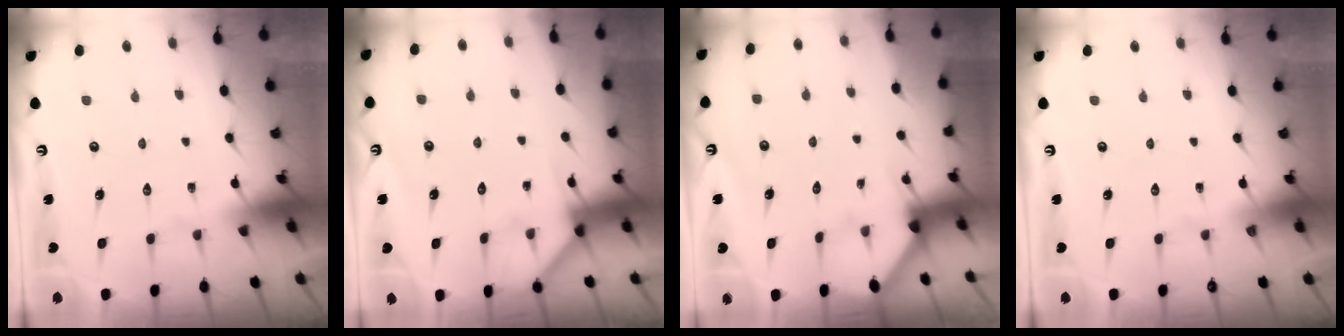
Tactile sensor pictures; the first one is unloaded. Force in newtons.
{"total": 4.0, "press": 3.9, "slide": 0.6}
{"total": 2.6, "press": 2.6, "slide": 0.3}
{"total": 0.0}